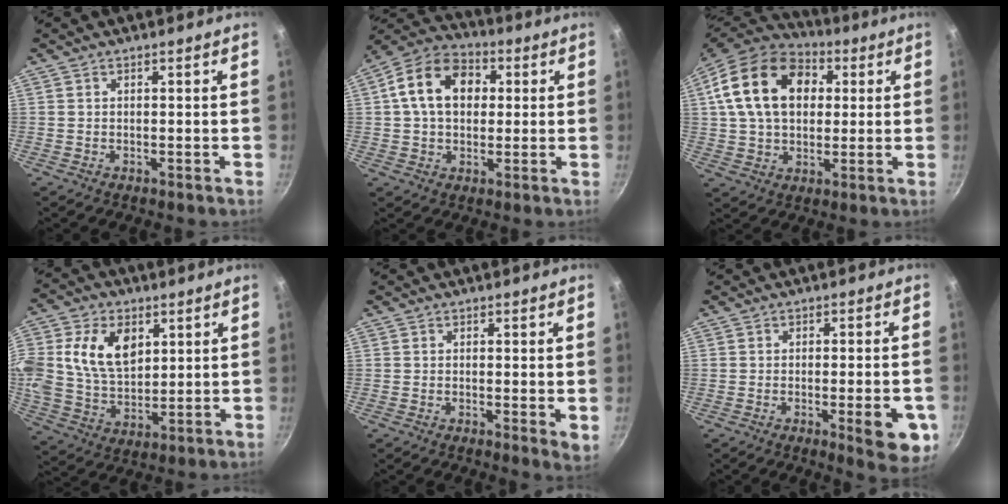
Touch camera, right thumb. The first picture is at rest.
{"total": 14.0, "force": [2.5, 10.3, 9.2], "torque": [-0.130, 0.023, 0.025]}
{"total": 19.9, "force": [5.0, 14.1, 13.2], "torque": [-0.210, 0.016, 0.078]}
{"total": 15.8, "force": [4.5, 11.0, 10.4], "torque": [-0.185, -0.006, 0.085]}
{"total": 2.9, "force": [0.0, 0.7, 2.8], "torque": [-0.035, -0.010, -0.004]}
{"total": 9.1, "force": [-3.0, 2.3, 8.2], "torque": [-0.085, 0.006, -0.035]}